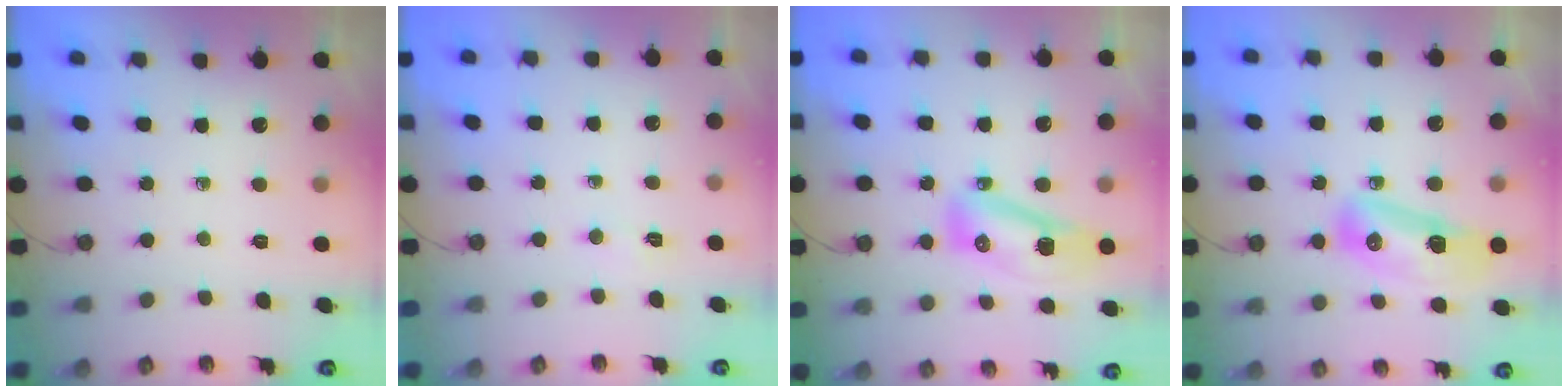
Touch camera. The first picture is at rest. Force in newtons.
{"total": 1.8, "press": 1.6, "slide": 0.6}
{"total": 14.2, "press": 12.9, "slide": 5.9}
{"total": 14.2, "press": 12.9, "slide": 6.0}